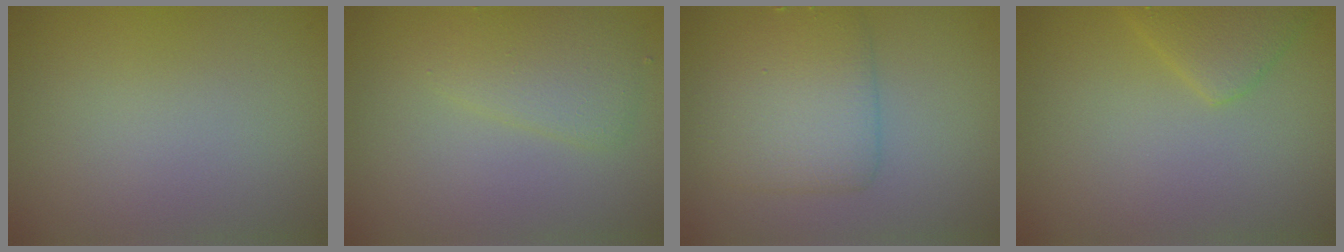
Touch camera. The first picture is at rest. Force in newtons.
{"total": 2.6, "press": 2.6, "slide": 0.0}
{"total": 4.3, "press": 4.3, "slide": 0.0}
{"total": 2.6, "press": 2.6, "slide": 0.1}